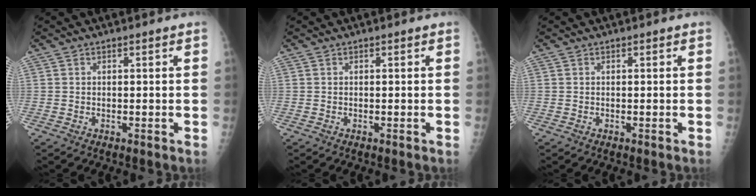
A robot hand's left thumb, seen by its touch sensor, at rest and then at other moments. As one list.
[{"total": 0.0}, {"total": 0.0}]